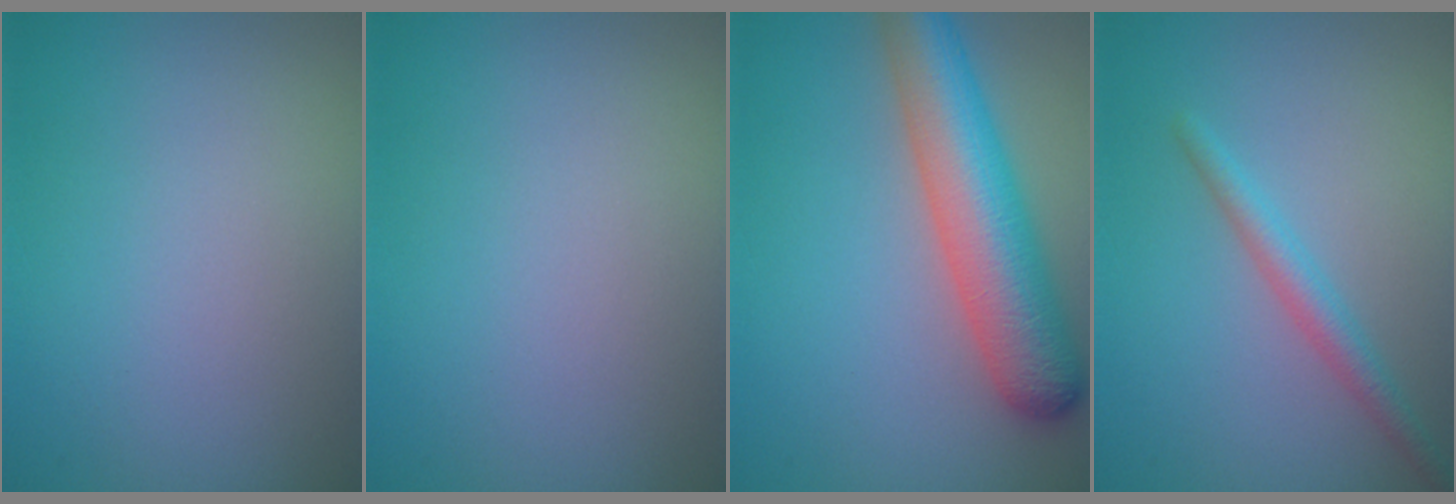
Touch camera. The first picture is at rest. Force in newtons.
{"total": 0.0}
{"total": 7.9, "press": 7.9, "slide": 0.4}
{"total": 2.1, "press": 2.1, "slide": 0.0}